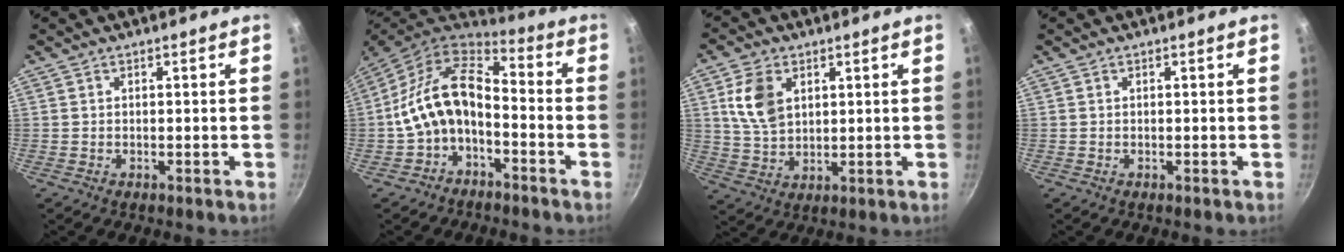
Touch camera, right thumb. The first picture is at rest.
{"total": 14.0, "force": [-3.4, 8.7, 10.4], "torque": [-0.186, 0.054, -0.071]}
{"total": 8.9, "force": [3.0, 6.0, 5.9], "torque": [-0.101, -0.014, 0.061]}
{"total": 0.0}